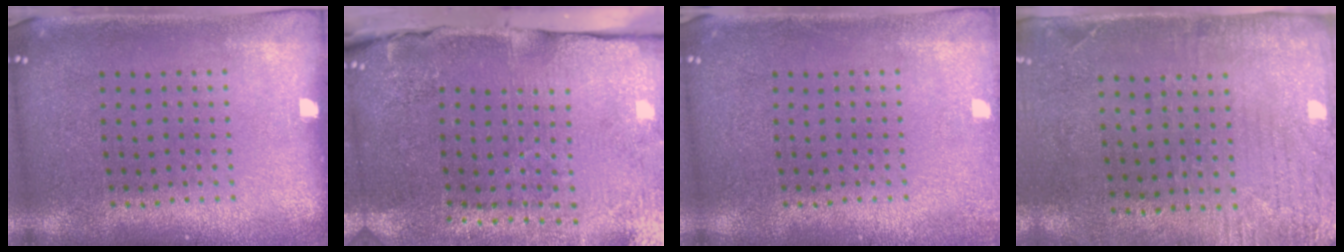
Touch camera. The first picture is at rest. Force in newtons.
{"total": 4.9, "press": 3.9, "slide": 2.9}
{"total": 1.1, "press": 1.1, "slide": 0.3}
{"total": 3.0, "press": 2.4, "slide": 1.9}